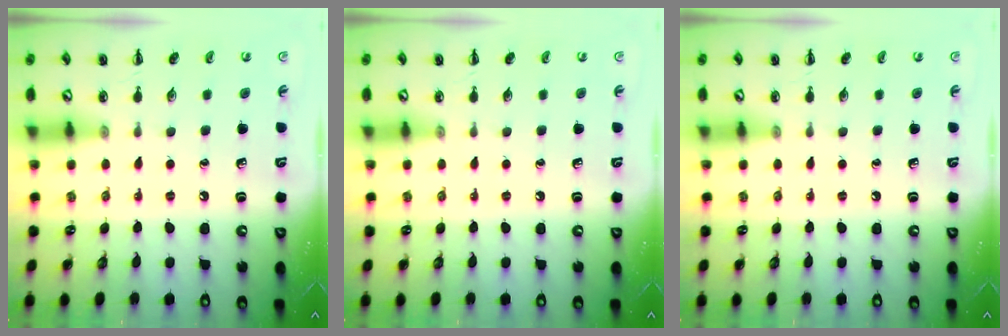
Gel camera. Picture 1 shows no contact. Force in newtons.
{"total": 0.0}
{"total": 0.0}